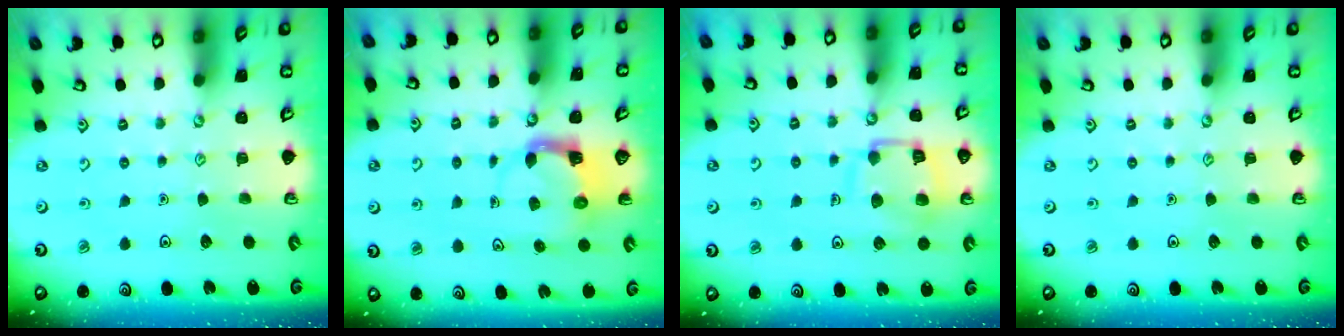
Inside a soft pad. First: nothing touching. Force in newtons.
{"total": 4.0, "press": 3.9, "slide": 0.7}
{"total": 13.1, "press": 13.0, "slide": 1.5}
{"total": 0.0}